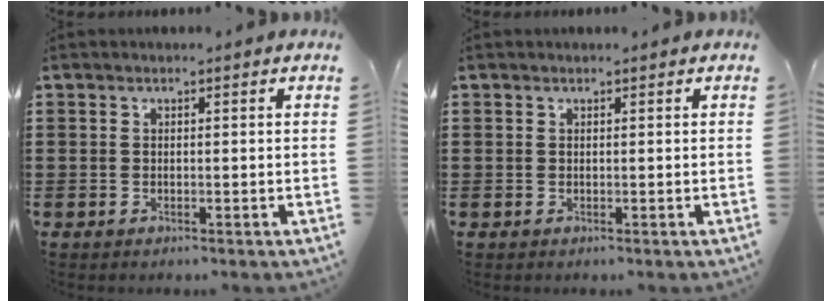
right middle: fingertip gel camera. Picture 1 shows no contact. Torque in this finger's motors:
{"motor_torque": [0.14, -0.01, -0.01, 0.00]}